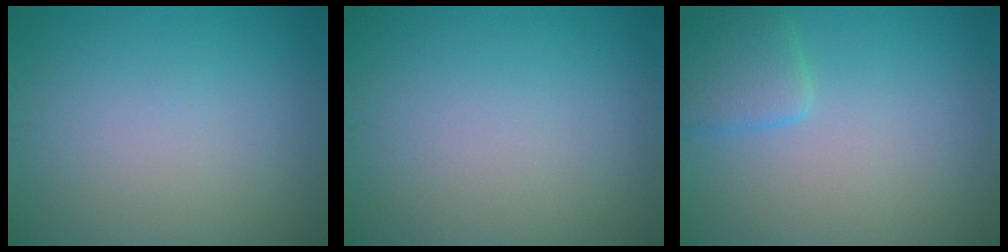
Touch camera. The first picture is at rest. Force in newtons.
{"total": 0.0}
{"total": 2.5, "press": 2.5, "slide": 0.2}